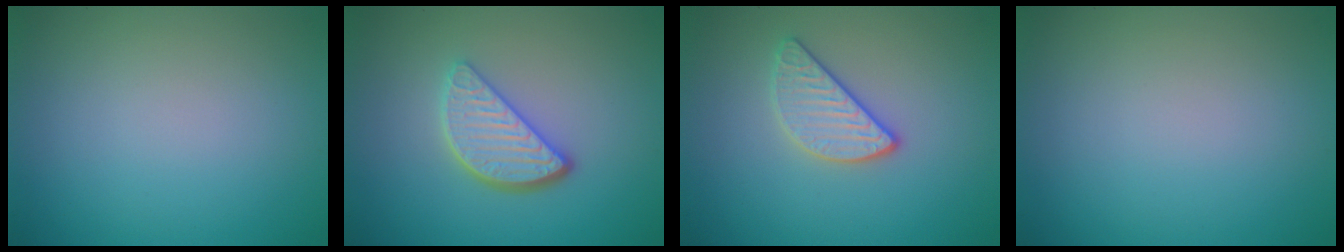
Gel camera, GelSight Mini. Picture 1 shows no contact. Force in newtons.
{"total": 3.9, "press": 3.1, "slide": 2.4}
{"total": 2.6, "press": 2.5, "slide": 0.8}
{"total": 0.0}